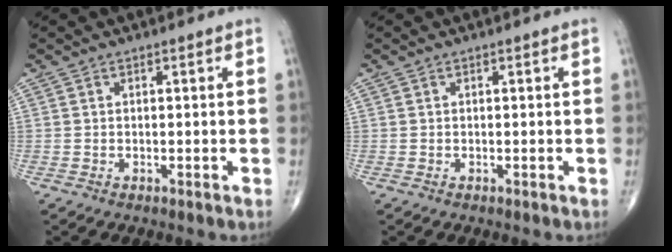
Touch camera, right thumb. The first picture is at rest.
{"total": 0.0}